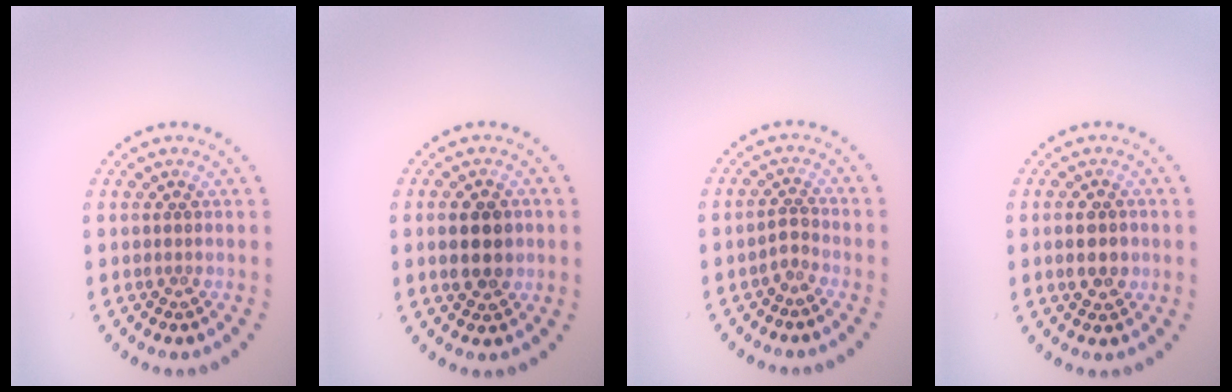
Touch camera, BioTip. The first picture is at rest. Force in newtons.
{"total": 3.7, "press": 3.7, "slide": 0.1}
{"total": 1.1, "press": 0.8, "slide": 0.8}
{"total": 3.0, "press": 3.0, "slide": 0.1}